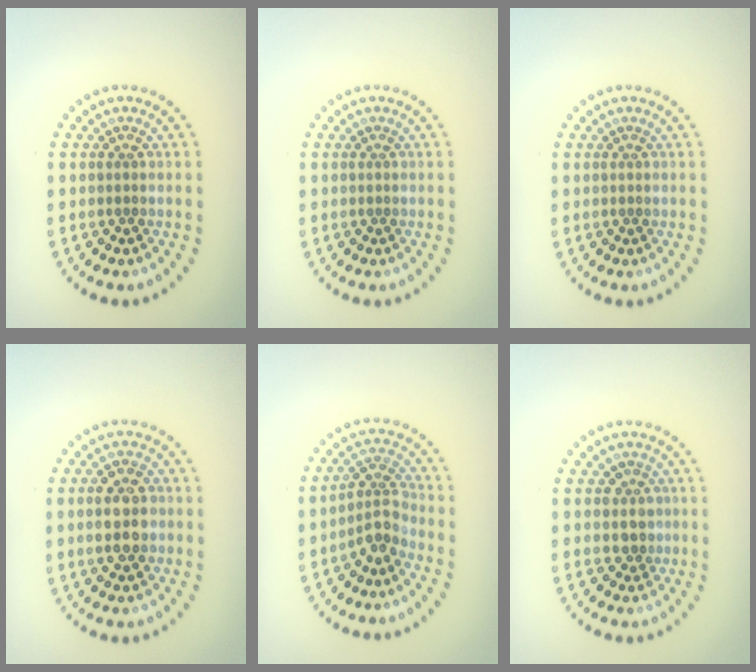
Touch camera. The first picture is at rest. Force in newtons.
{"total": 0.0}
{"total": 0.0}
{"total": 3.8, "press": 3.8, "slide": 0.1}
{"total": 2.7, "press": 2.0, "slide": 1.8}
{"total": 2.2, "press": 1.9, "slide": 1.2}